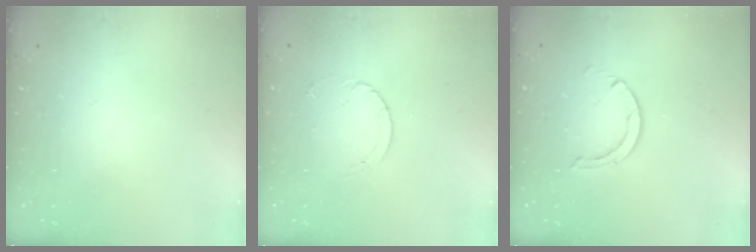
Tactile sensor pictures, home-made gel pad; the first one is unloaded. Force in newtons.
{"total": 2.5, "press": 2.4, "slide": 0.2}
{"total": 3.2, "press": 3.2, "slide": 0.4}